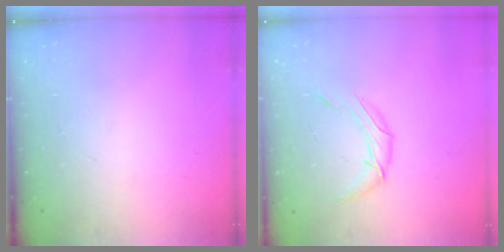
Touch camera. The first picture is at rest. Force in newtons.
{"total": 8.2, "press": 8.2, "slide": 0.8}